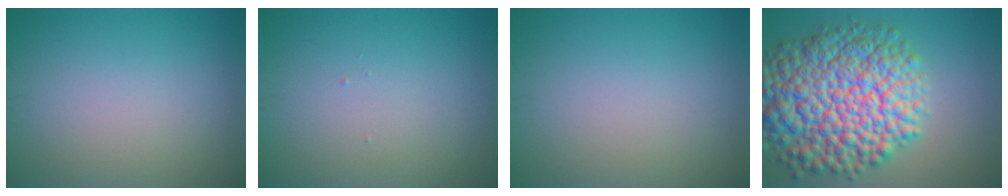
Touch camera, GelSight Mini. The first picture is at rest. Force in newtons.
{"total": 0.0}
{"total": 0.0}
{"total": 14.4, "press": 14.3, "slide": 0.5}